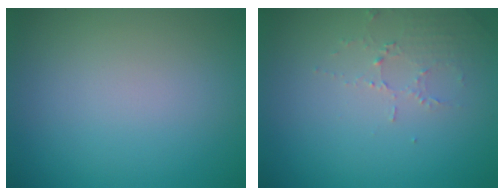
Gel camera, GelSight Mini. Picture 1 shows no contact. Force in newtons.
{"total": 1.9, "press": 1.8, "slide": 0.4}